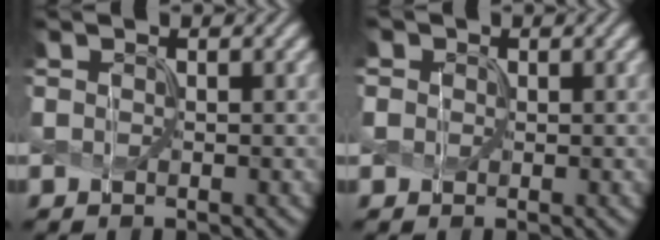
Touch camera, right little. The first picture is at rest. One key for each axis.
{"total": 2.2, "fx": 0.8, "fy": 1.9, "fz": 0.8, "tx": -0.013, "ty": 0.016, "tz": -0.004}